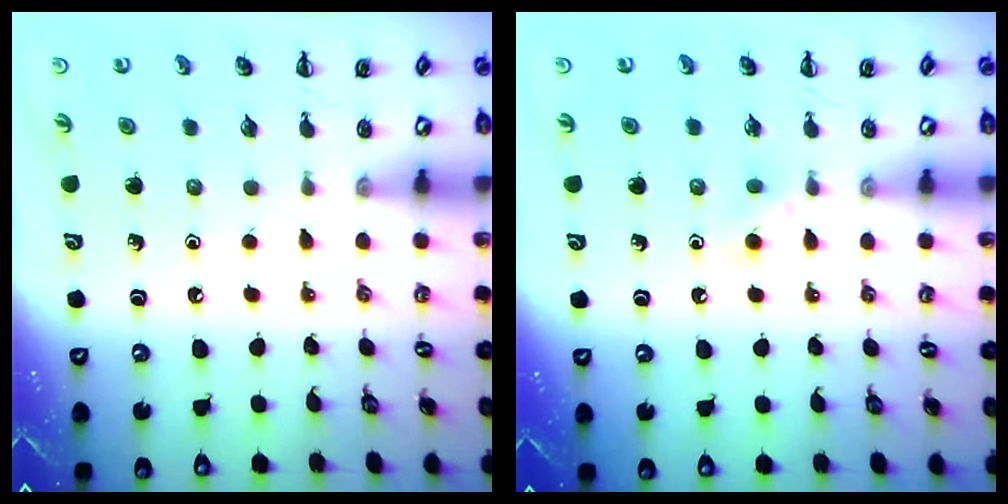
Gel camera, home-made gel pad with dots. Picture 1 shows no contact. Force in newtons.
{"total": 2.8, "press": 2.6, "slide": 1.1}